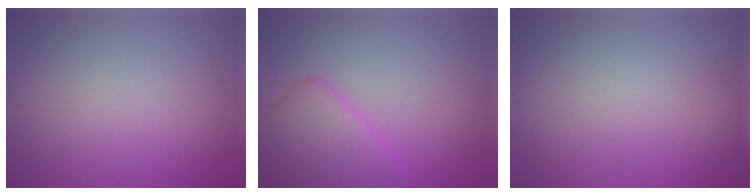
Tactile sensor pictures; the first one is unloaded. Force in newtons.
{"total": 4.9, "press": 4.9, "slide": 0.1}
{"total": 0.6, "press": 0.6, "slide": 0.1}